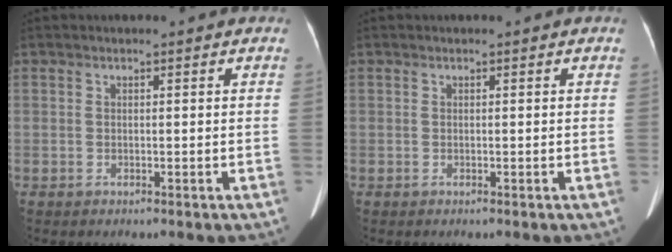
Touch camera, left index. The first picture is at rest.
{"total": 0.0}